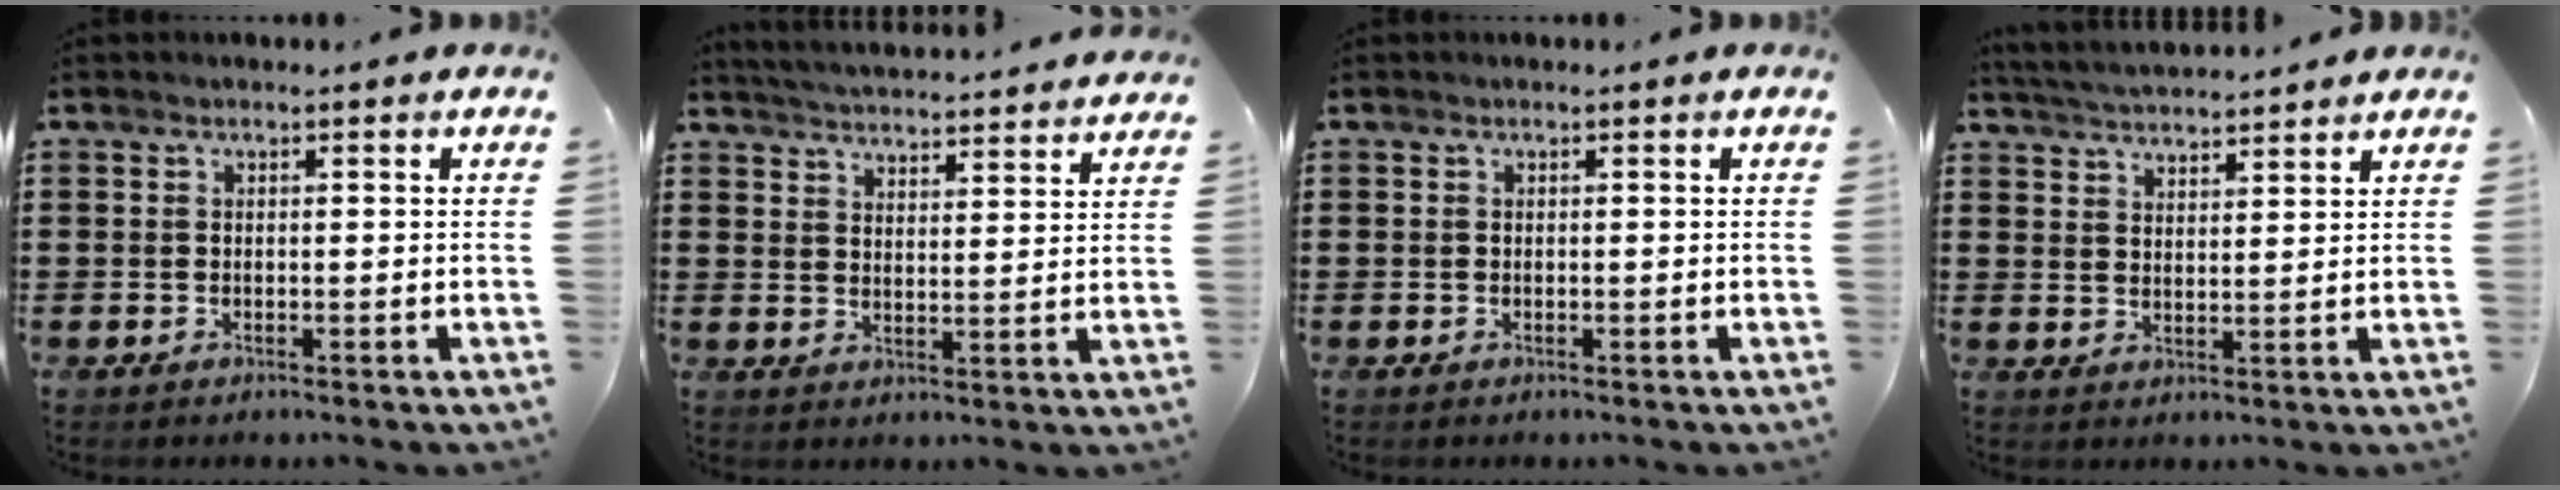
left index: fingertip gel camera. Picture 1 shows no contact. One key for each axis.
{"total": 4.2, "fx": 4.1, "fy": -0.6, "fz": 0.0, "tx": -0.016, "ty": -0.030, "tz": 0.071}
{"total": 0.0}
{"total": 3.5, "fx": 3.5, "fy": -0.2, "fz": 0.2, "tx": -0.016, "ty": -0.014, "tz": 0.062}